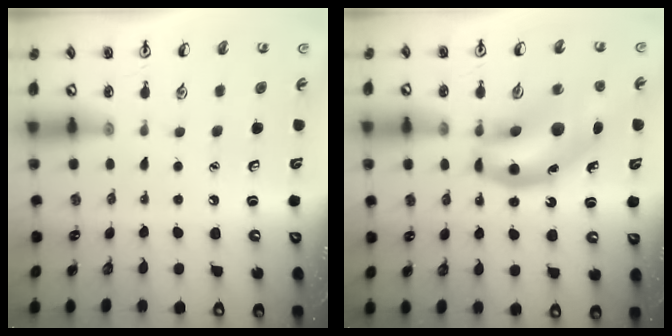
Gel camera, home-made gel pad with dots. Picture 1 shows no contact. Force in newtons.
{"total": 16.5, "press": 15.8, "slide": 4.8}